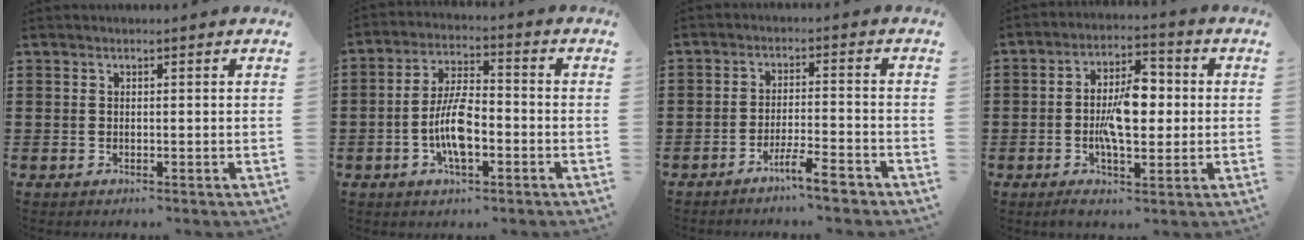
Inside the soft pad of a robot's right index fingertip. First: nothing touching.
{"total": 8.3, "force": [-2.4, 3.0, 7.4], "torque": [-0.166, -0.006, -0.051]}
{"total": 5.8, "force": [-4.9, 0.2, 3.0], "torque": [-0.054, -0.006, -0.090]}
{"total": 9.0, "force": [-0.5, 4.1, 8.0], "torque": [-0.149, 0.008, -0.013]}